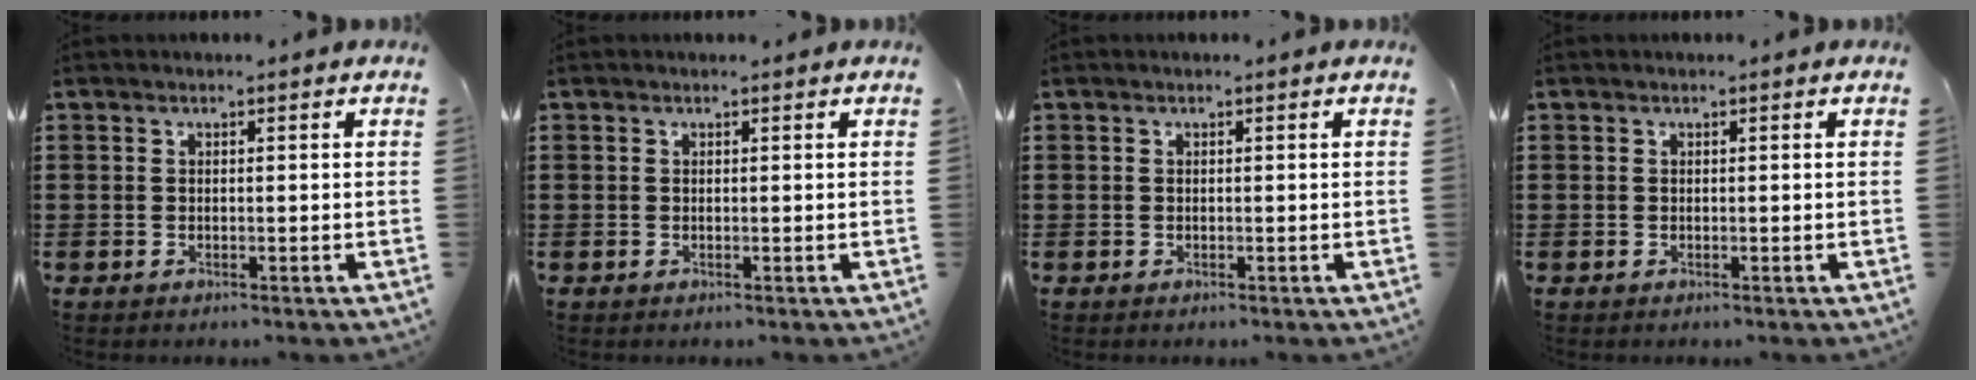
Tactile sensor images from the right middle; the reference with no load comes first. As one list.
[{"total": 0.0}, {"total": 0.0}, {"total": 0.0}]